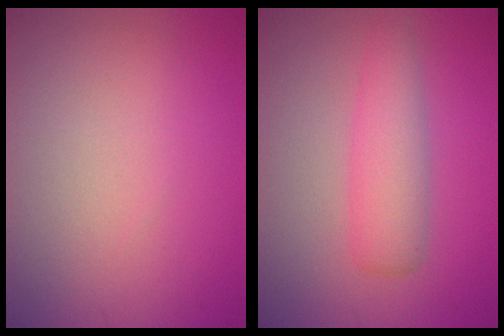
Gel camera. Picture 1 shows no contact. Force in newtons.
{"total": 3.4, "press": 3.4, "slide": 0.1}